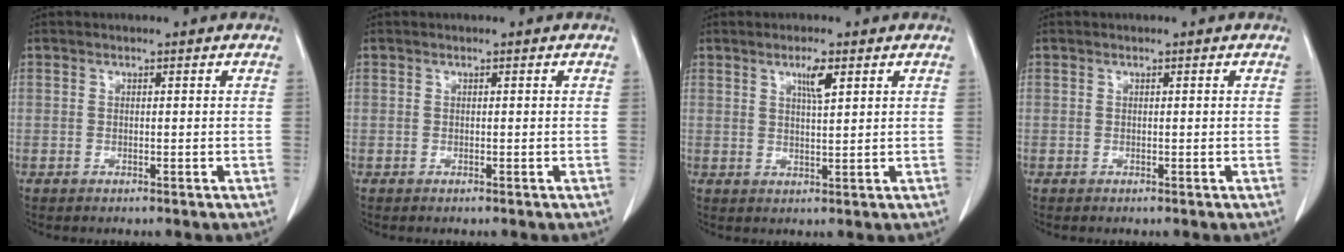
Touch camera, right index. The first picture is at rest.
{"total": 0.0}
{"total": 3.3, "force": [1.7, 0.3, 2.8], "torque": [-0.051, -0.003, 0.029]}
{"total": 0.0}